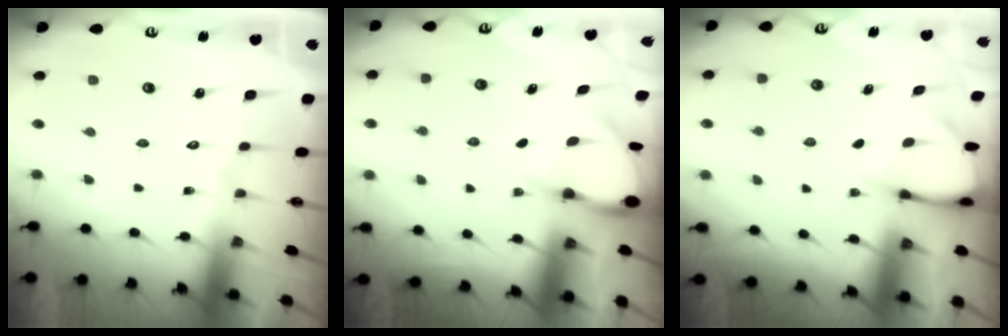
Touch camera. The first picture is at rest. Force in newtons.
{"total": 3.9, "press": 3.9, "slide": 0.2}
{"total": 3.7, "press": 3.7, "slide": 0.3}